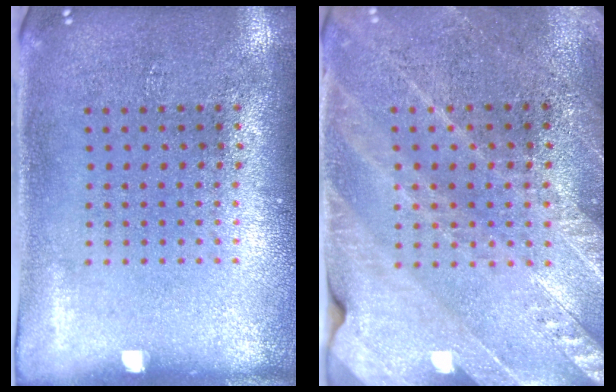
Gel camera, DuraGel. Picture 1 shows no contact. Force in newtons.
{"total": 2.6, "press": 2.5, "slide": 0.6}